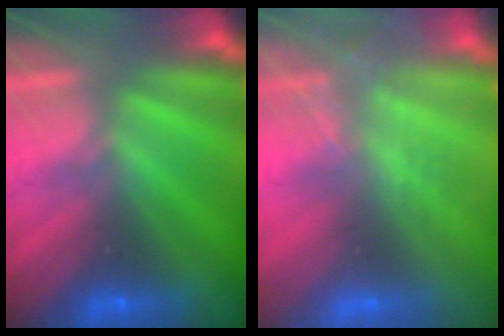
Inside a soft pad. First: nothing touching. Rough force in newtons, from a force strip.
{"total": 2.2}